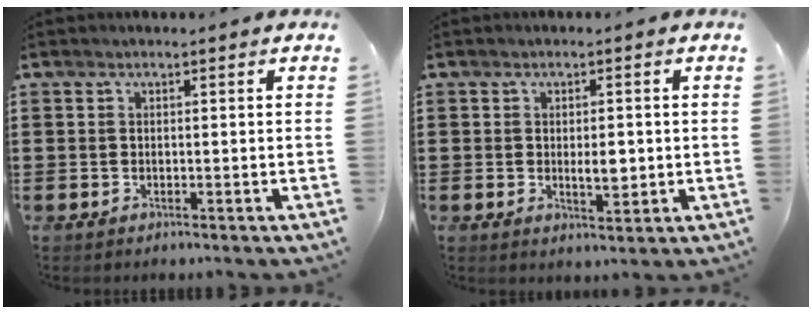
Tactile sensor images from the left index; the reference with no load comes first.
{"total": 3.3, "force": [-0.2, 1.6, 2.9], "torque": [-0.048, -0.001, -0.006]}